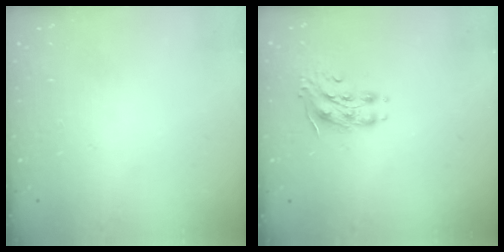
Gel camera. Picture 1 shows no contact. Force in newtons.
{"total": 8.2, "press": 8.2, "slide": 0.4}